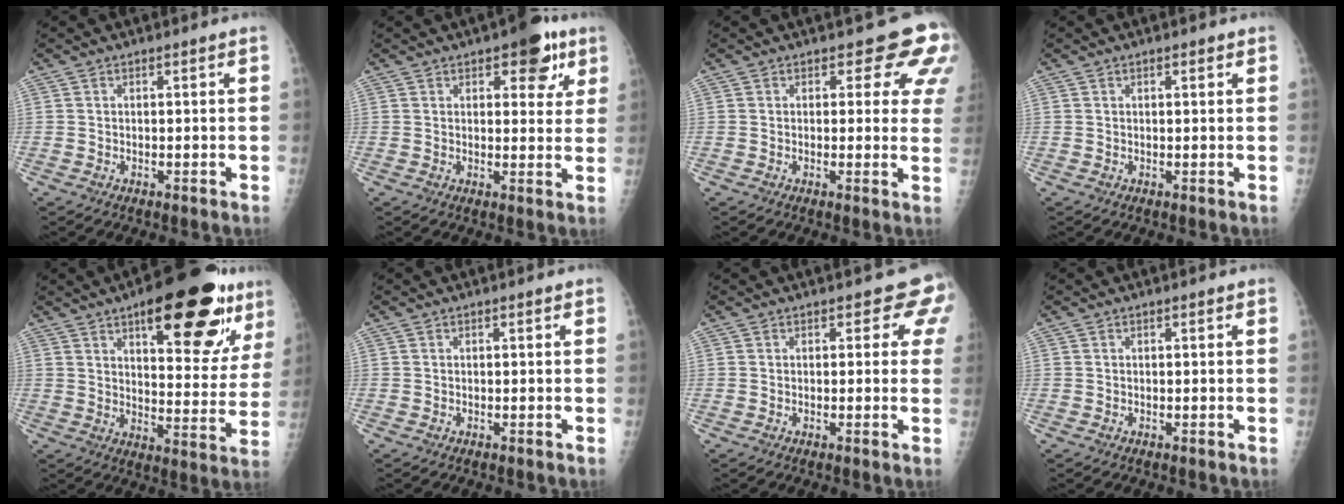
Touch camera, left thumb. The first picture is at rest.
{"total": 8.7, "force": [4.5, 4.3, 6.1], "torque": [-0.036, -0.013, 0.052]}
{"total": 7.3, "force": [5.0, 3.7, 3.8], "torque": [-0.004, -0.024, 0.035]}
{"total": 0.8, "force": [0.4, 0.3, 0.5], "torque": [-0.003, -0.001, 0.006]}
{"total": 23.7, "force": [13.0, 8.5, 18.0], "torque": [-0.202, -0.040, 0.185]}
{"total": 0.0}
{"total": 4.0, "force": [2.5, 2.4, 2.0], "torque": [0.014, -0.006, 0.010]}
{"total": 0.0}